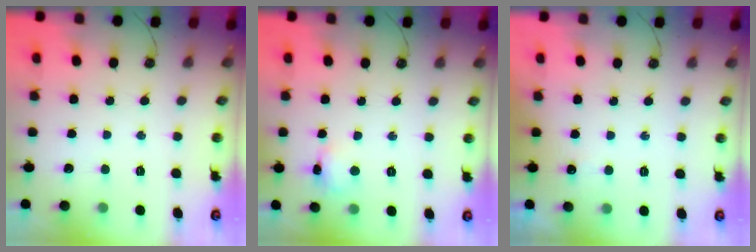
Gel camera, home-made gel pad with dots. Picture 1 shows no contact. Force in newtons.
{"total": 2.8, "press": 2.8, "slide": 0.5}
{"total": 3.2, "press": 3.1, "slide": 0.7}